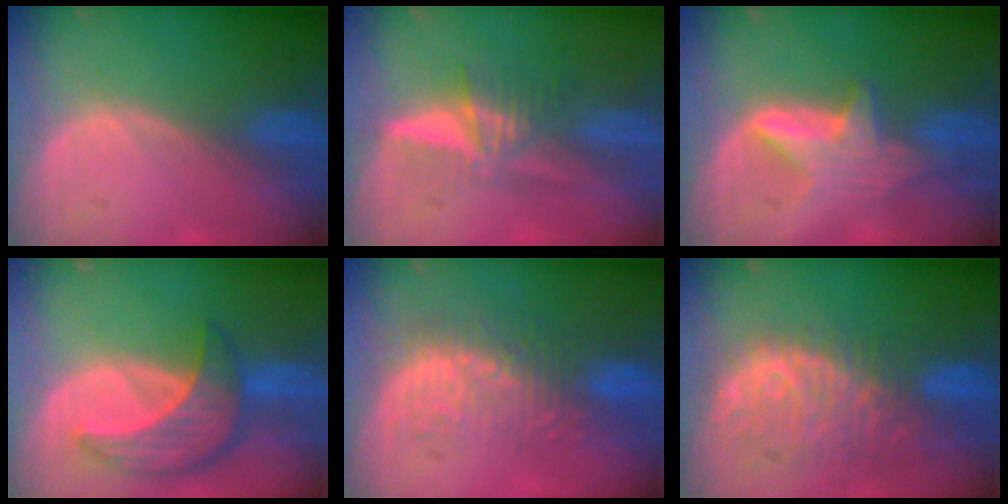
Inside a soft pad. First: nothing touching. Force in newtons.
{"total": 5.2, "press": 5.1, "slide": 1.0}
{"total": 5.9, "press": 5.8, "slide": 0.8}
{"total": 8.6, "press": 7.7, "slide": 3.7}
{"total": 9.0, "press": 8.6, "slide": 2.5}
{"total": 11.4, "press": 9.8, "slide": 5.9}